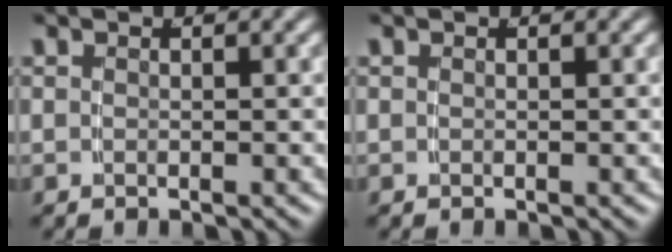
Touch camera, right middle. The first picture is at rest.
{"total": 0.0}